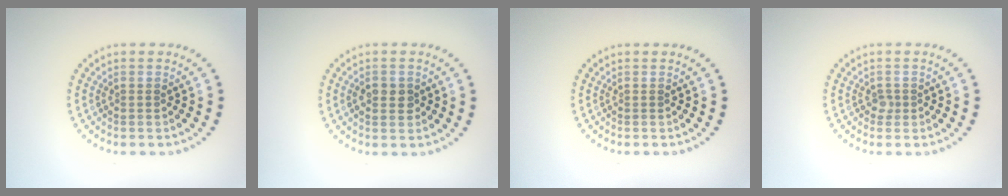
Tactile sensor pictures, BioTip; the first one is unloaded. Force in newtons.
{"total": 1.9, "press": 1.9, "slide": 0.2}
{"total": 0.0}
{"total": 0.8, "press": 0.6, "slide": 0.6}